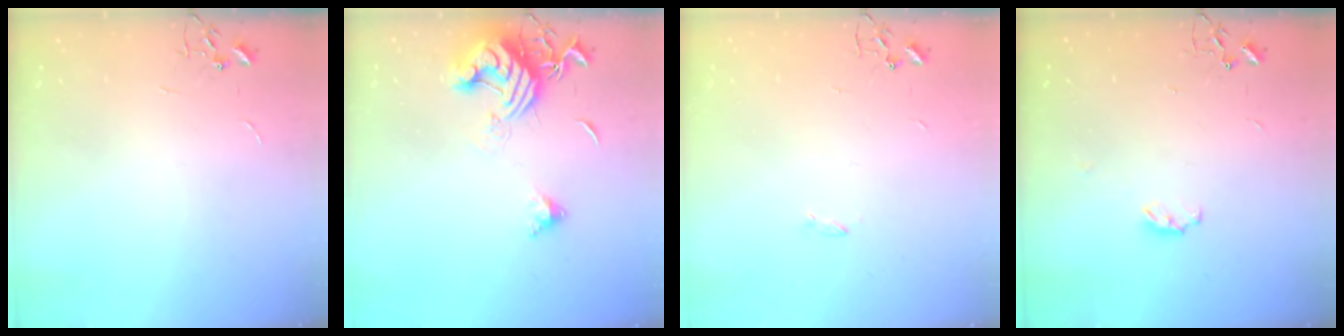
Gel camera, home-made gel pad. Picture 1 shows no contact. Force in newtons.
{"total": 13.8, "press": 13.7, "slide": 1.8}
{"total": 1.2, "press": 1.1, "slide": 0.3}
{"total": 3.8, "press": 3.8, "slide": 0.5}